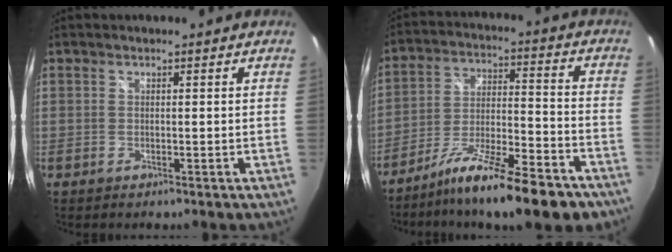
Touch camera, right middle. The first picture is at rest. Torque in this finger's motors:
{"motor_torque": [1.22, -0.92, 0.34, 0.19]}